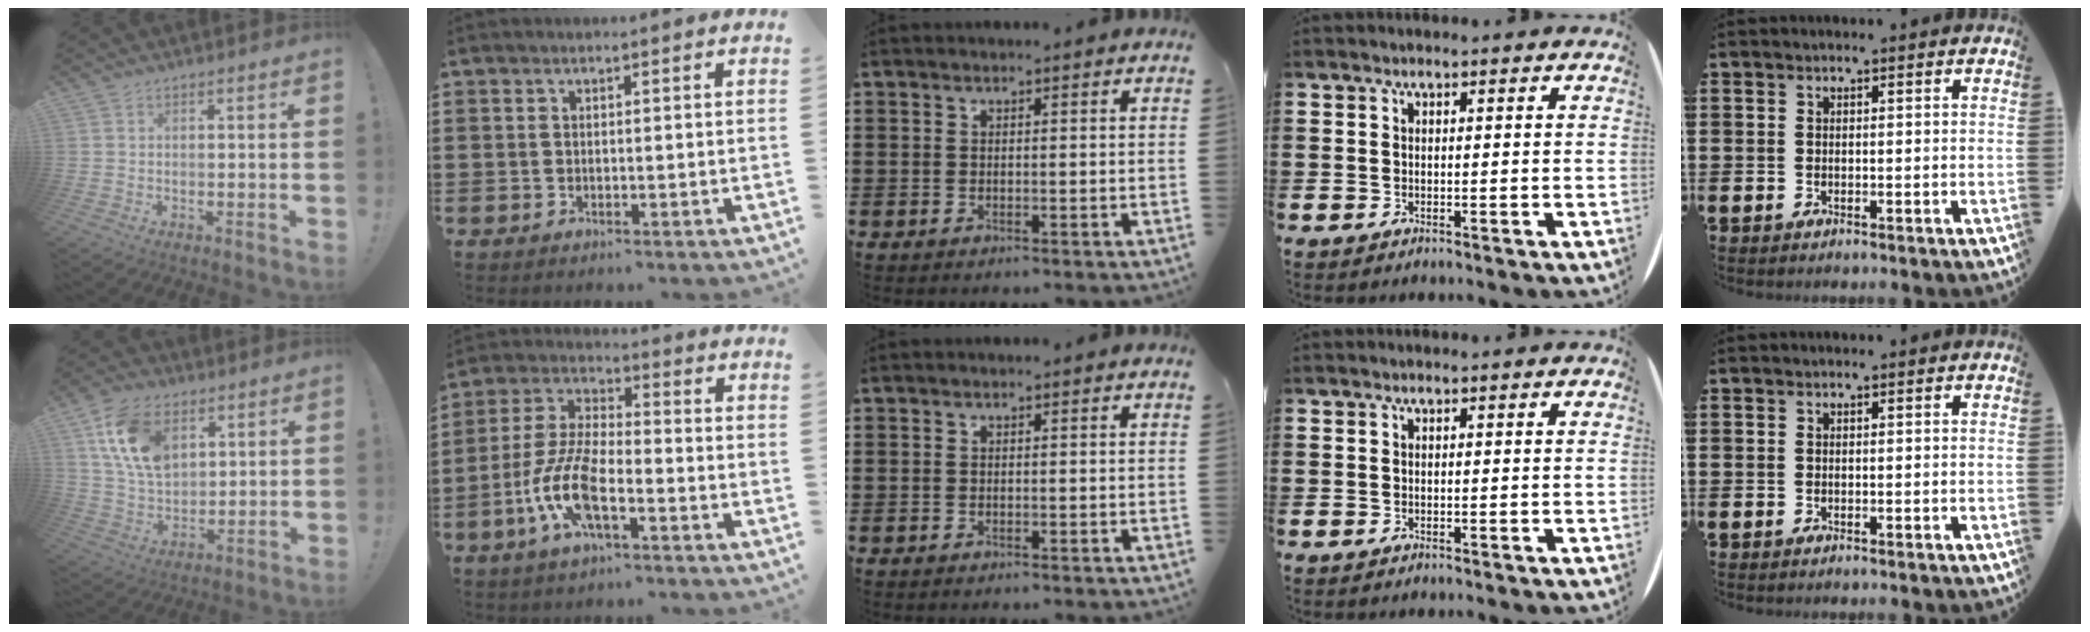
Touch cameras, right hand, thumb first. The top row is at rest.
{"thumb": {"total": 15.7, "force": [6.6, 10.2, 9.9], "torque": [-0.186, -0.015, 0.128]}, "index": {"total": 9.9, "force": [-4.1, 3.4, 8.3], "torque": [-0.199, -0.008, -0.082]}}